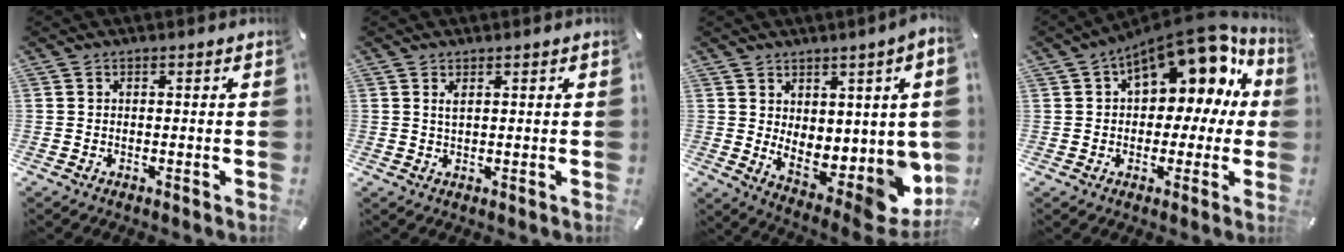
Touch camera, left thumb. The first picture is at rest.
{"total": 1.5, "force": [0.8, 0.2, 1.2], "torque": [-0.026, 0.000, 0.013]}
{"total": 11.8, "force": [-1.1, 5.8, 10.2], "torque": [-0.085, -0.033, -0.006]}
{"total": 15.2, "force": [7.8, 8.6, 9.8], "torque": [-0.130, -0.057, 0.132]}